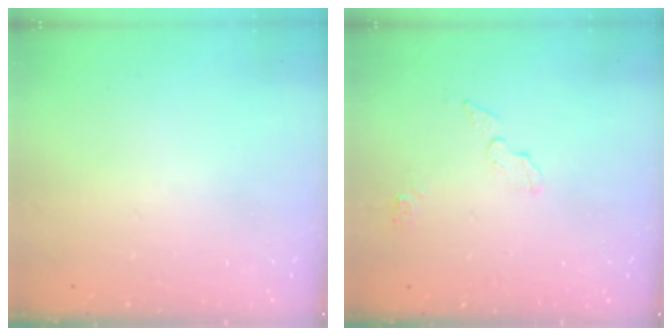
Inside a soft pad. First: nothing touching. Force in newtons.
{"total": 4.1, "press": 4.0, "slide": 0.5}